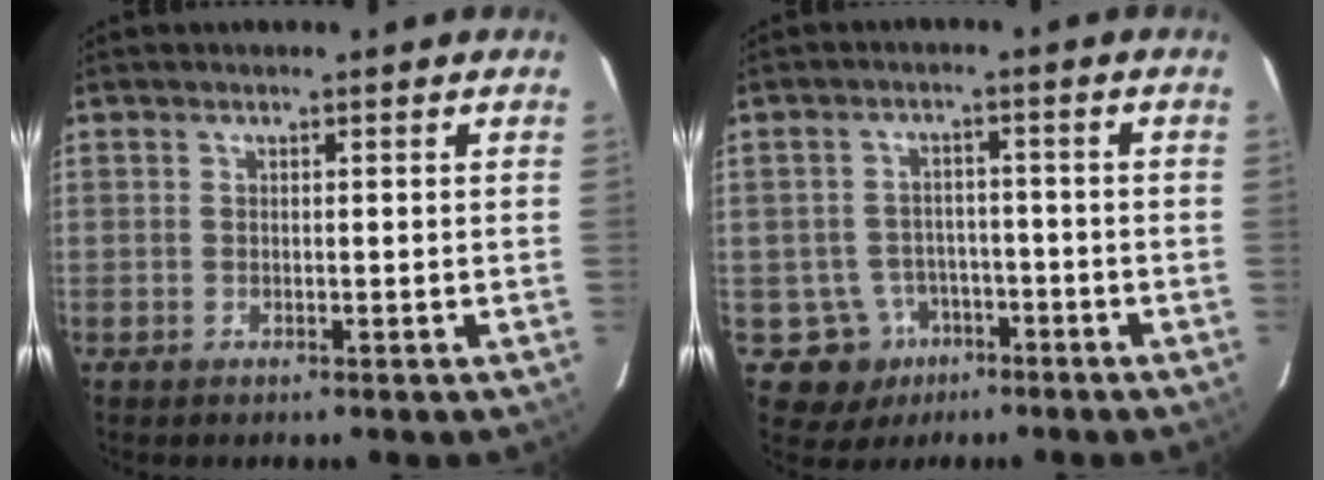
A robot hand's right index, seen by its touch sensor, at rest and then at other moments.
{"total": 6.6, "force": [-2.7, 6.0, 0.2], "torque": [-0.003, 0.012, -0.033]}